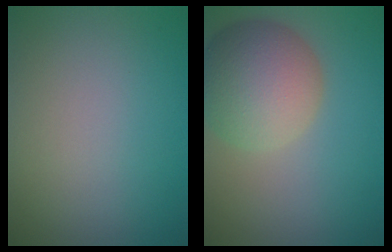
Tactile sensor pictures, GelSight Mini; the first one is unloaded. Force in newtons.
{"total": 7.3, "press": 7.3, "slide": 0.3}